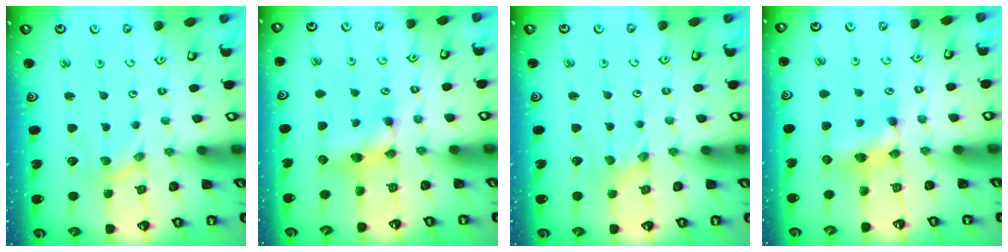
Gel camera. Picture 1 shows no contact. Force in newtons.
{"total": 8.9, "press": 8.9, "slide": 0.2}
{"total": 0.0}
{"total": 8.9, "press": 8.9, "slide": 0.2}